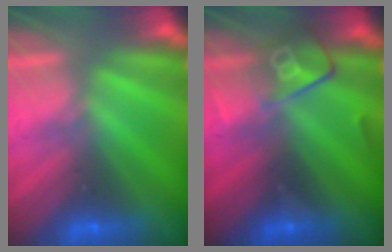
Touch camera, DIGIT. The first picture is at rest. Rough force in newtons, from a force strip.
{"total": 2.8}